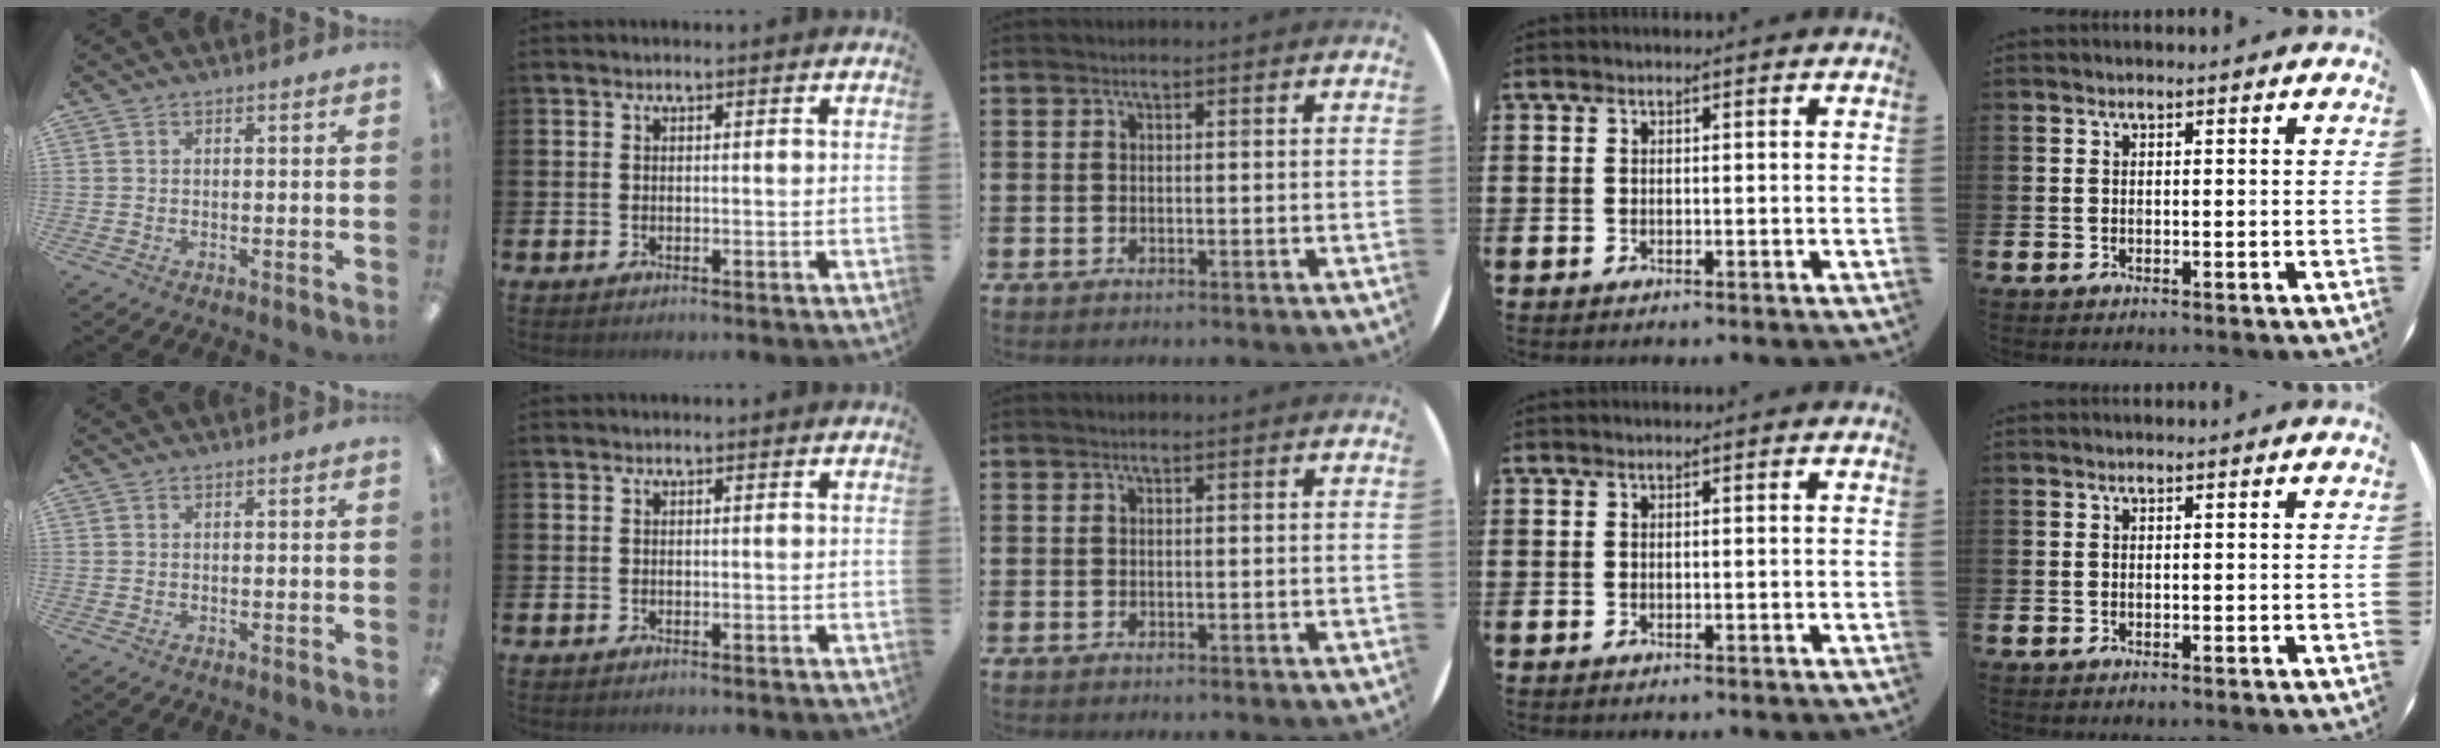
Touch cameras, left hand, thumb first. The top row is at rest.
{}